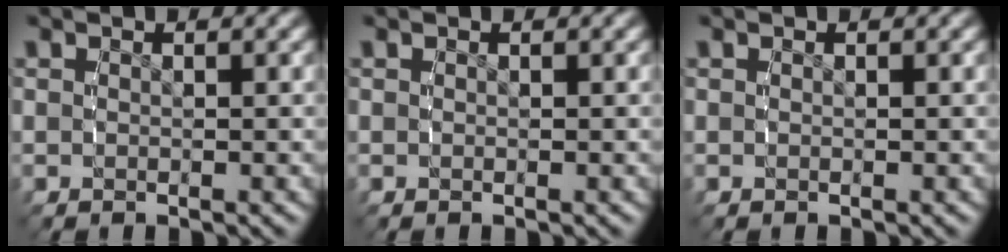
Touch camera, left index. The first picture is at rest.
{"total": 0.0}
{"total": 0.0}